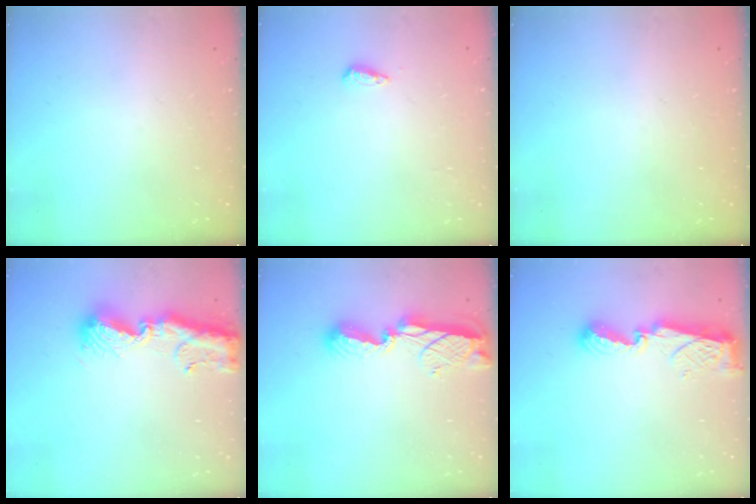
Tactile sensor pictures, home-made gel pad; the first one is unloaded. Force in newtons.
{"total": 5.3, "press": 5.2, "slide": 1.1}
{"total": 0.0}
{"total": 12.2, "press": 12.1, "slide": 0.8}
{"total": 9.6, "press": 9.6, "slide": 1.2}
{"total": 8.1, "press": 8.1, "slide": 0.9}